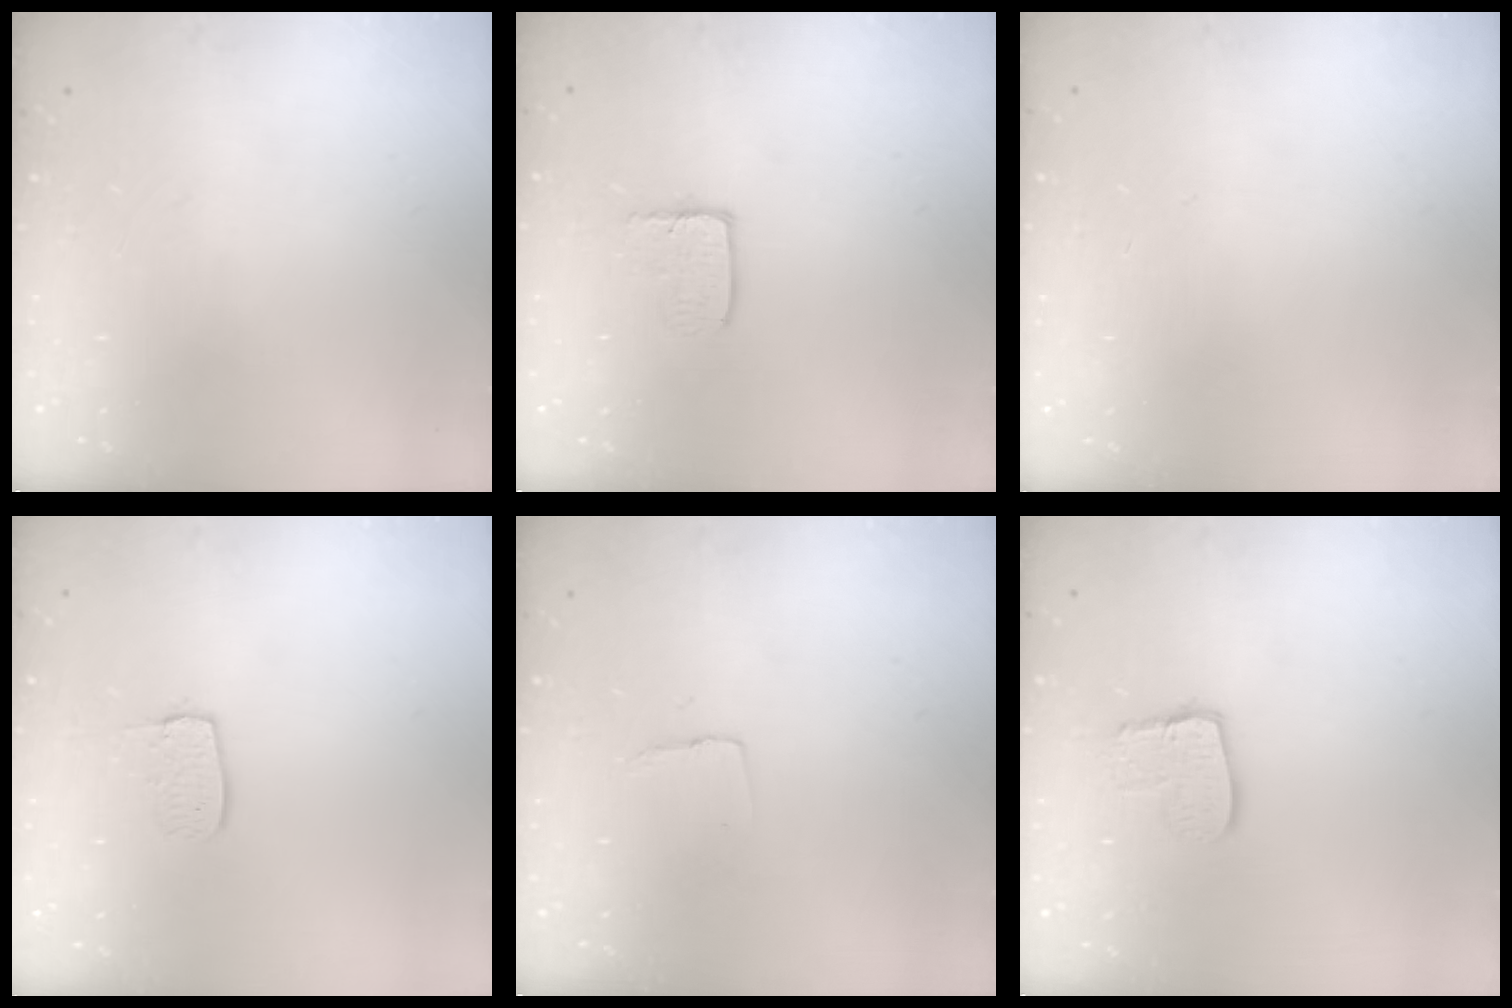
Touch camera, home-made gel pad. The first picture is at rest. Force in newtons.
{"total": 3.3, "press": 3.3, "slide": 0.3}
{"total": 0.0}
{"total": 6.6, "press": 6.5, "slide": 0.4}
{"total": 3.8, "press": 3.8, "slide": 0.3}
{"total": 9.9, "press": 9.9, "slide": 0.8}